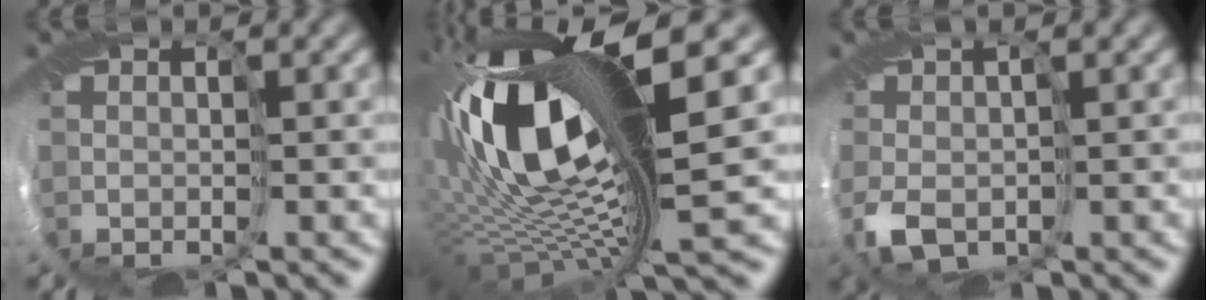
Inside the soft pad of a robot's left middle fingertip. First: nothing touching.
{"total": 17.8, "force": [1.8, 6.4, 16.5], "torque": [-0.296, -0.017, 0.046]}
{"total": 3.4, "force": [-0.9, 2.2, 2.4], "torque": [-0.063, 0.000, -0.017]}